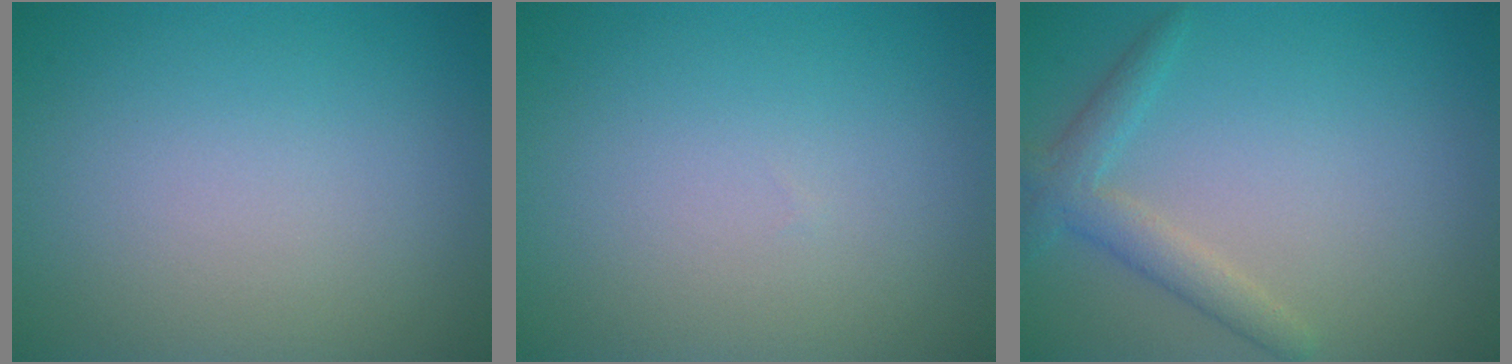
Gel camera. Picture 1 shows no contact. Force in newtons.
{"total": 0.0}
{"total": 2.6, "press": 2.6, "slide": 0.1}